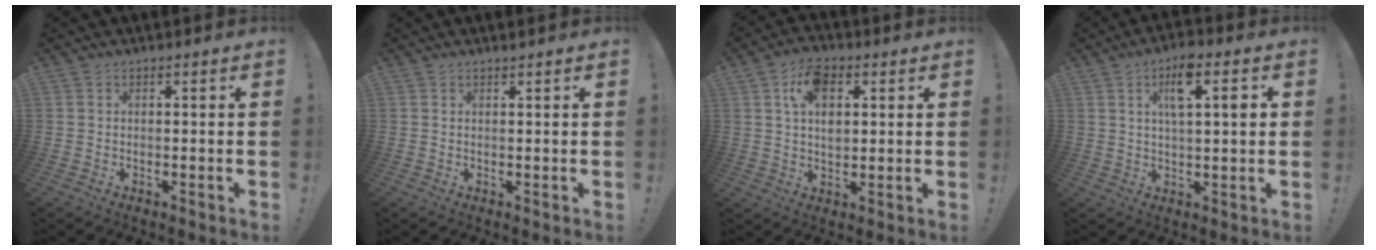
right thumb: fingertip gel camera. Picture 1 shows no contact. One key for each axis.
{"total": 0.8, "fx": 0.7, "fy": 0.0, "fz": 0.3, "tx": -0.002, "ty": -0.002, "tz": 0.013}
{"total": 9.4, "fx": 3.0, "fy": 5.6, "fz": 6.9, "tx": -0.104, "ty": 0.006, "tz": 0.055}
{"total": 9.4, "fx": 3.3, "fy": 2.8, "fz": 8.3, "tx": -0.120, "ty": 0.001, "tz": 0.048}